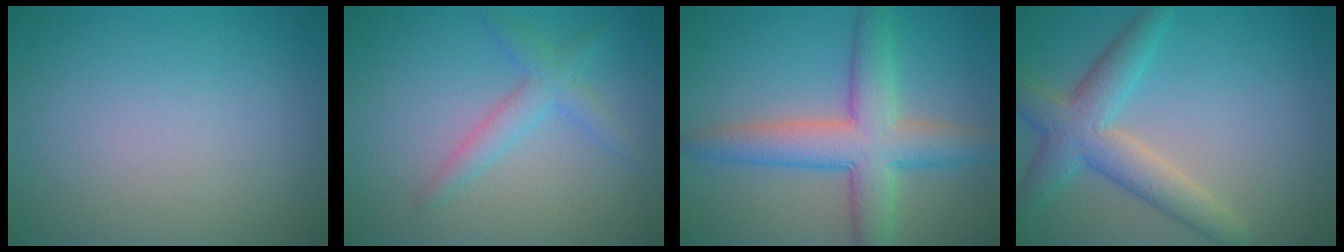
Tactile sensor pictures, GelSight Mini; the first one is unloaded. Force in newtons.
{"total": 2.5, "press": 2.5, "slide": 0.1}
{"total": 6.7, "press": 6.7, "slide": 0.2}
{"total": 5.0, "press": 5.0, "slide": 0.2}